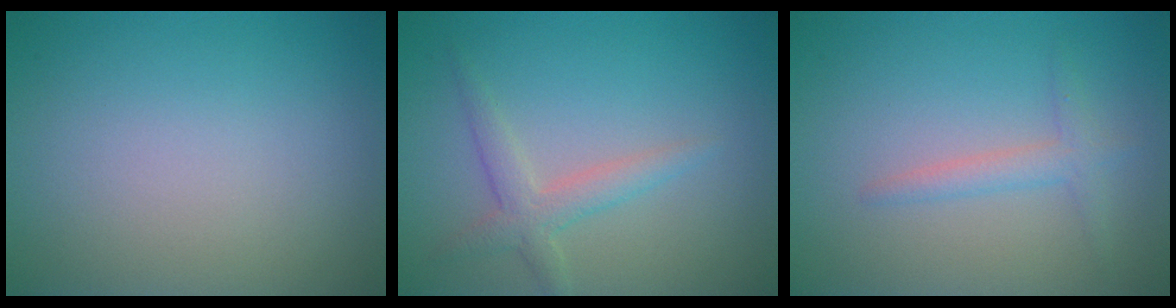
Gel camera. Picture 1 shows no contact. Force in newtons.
{"total": 2.4, "press": 2.4, "slide": 0.1}
{"total": 1.8, "press": 1.8, "slide": 0.1}